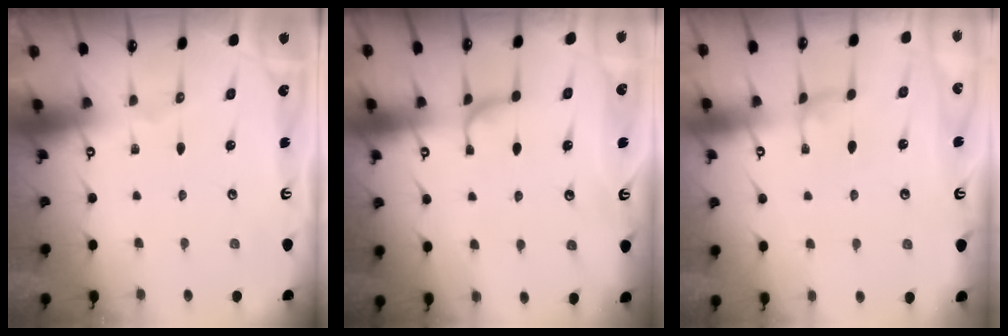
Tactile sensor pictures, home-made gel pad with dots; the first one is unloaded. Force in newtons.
{"total": 1.9, "press": 1.8, "slide": 0.6}
{"total": 2.4, "press": 2.4, "slide": 0.3}